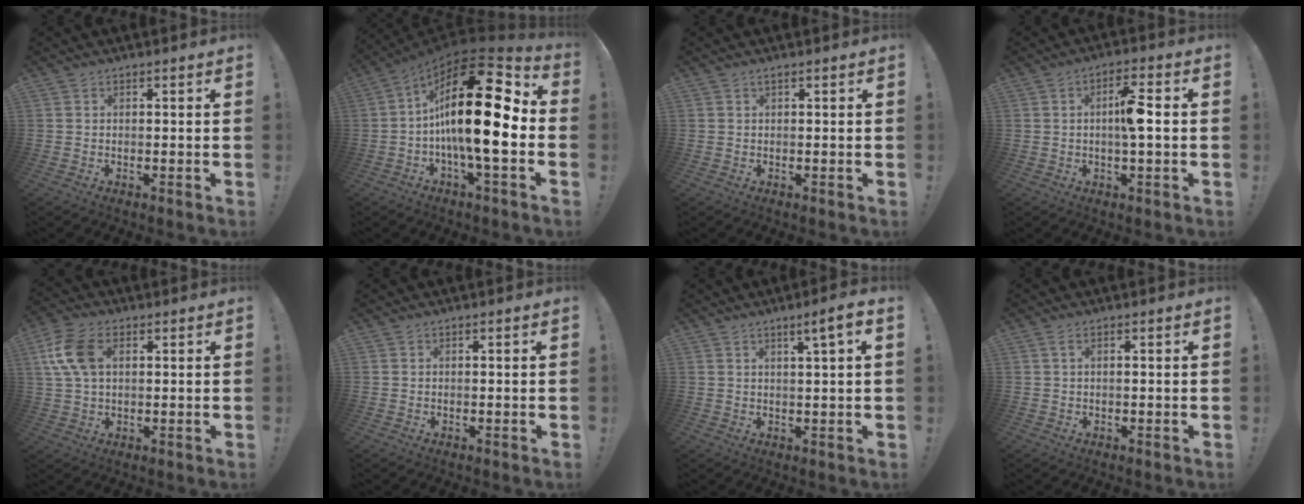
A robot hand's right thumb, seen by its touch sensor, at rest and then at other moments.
{"total": 26.5, "force": [1.2, 8.3, 25.2], "torque": [-0.426, -0.007, 0.014]}
{"total": 0.6, "force": [0.2, 0.0, 0.5], "torque": [-0.011, 0.001, 0.004]}
{"total": 7.9, "force": [0.1, 1.6, 7.8], "torque": [-0.123, 0.005, -0.005]}
{"total": 11.3, "force": [3.0, 7.1, 8.3], "torque": [-0.171, 0.008, 0.057]}
{"total": 0.0}
{"total": 4.7, "force": [2.0, -0.2, 4.3], "torque": [-0.060, -0.010, 0.024]}
{"total": 1.4, "force": [0.4, 0.1, 1.4], "torque": [-0.030, 0.001, 0.008]}